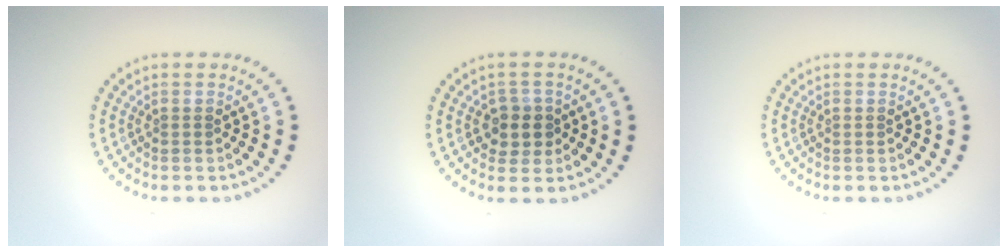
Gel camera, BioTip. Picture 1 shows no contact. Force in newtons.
{"total": 2.5, "press": 2.3, "slide": 0.9}
{"total": 0.0}